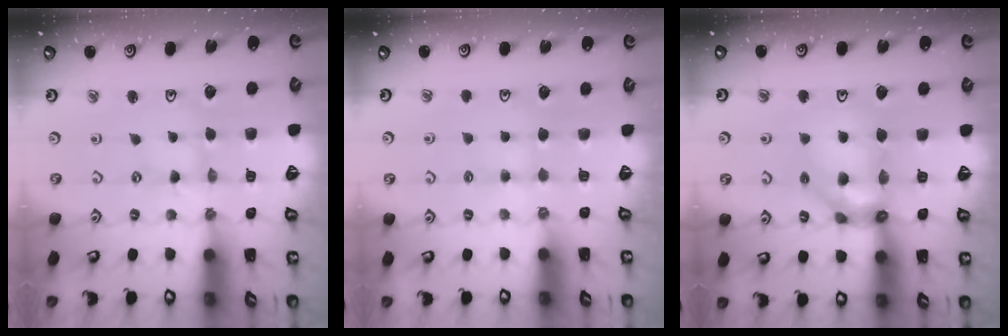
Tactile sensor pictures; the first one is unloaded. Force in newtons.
{"total": 2.8, "press": 2.7, "slide": 0.5}
{"total": 12.1, "press": 12.0, "slide": 1.3}